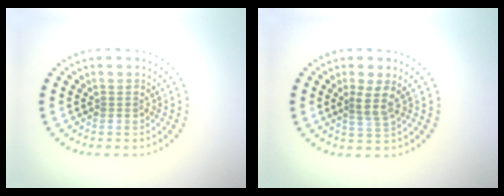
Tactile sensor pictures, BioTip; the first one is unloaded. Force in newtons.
{"total": 2.0, "press": 1.6, "slide": 1.3}